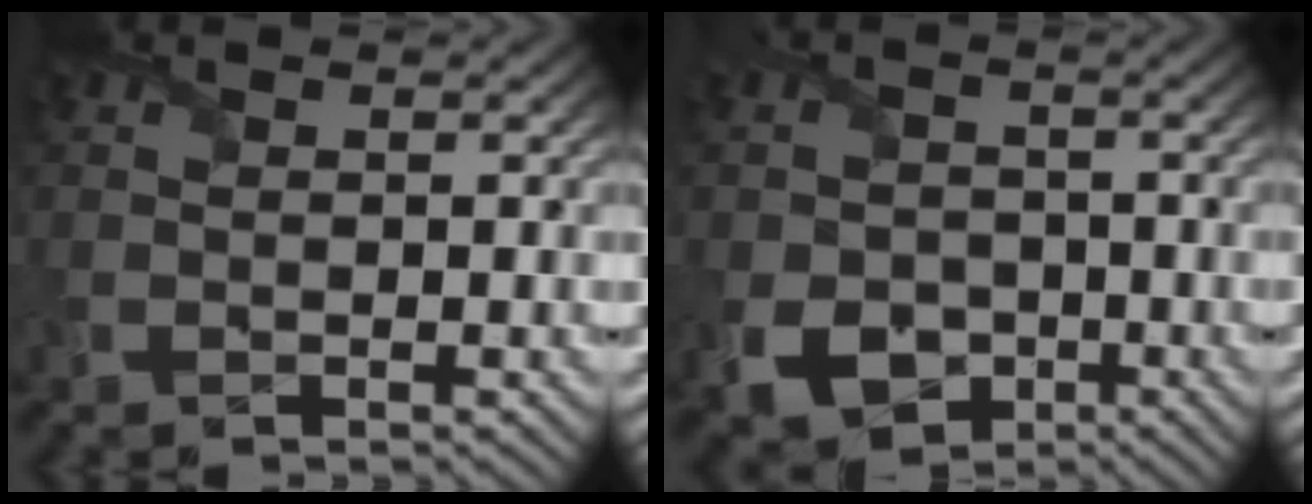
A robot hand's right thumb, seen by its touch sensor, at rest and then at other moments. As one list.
[{"total": 6.4, "force": [-2.6, 5.0, 2.9], "torque": [-0.068, -0.019, -0.057]}]